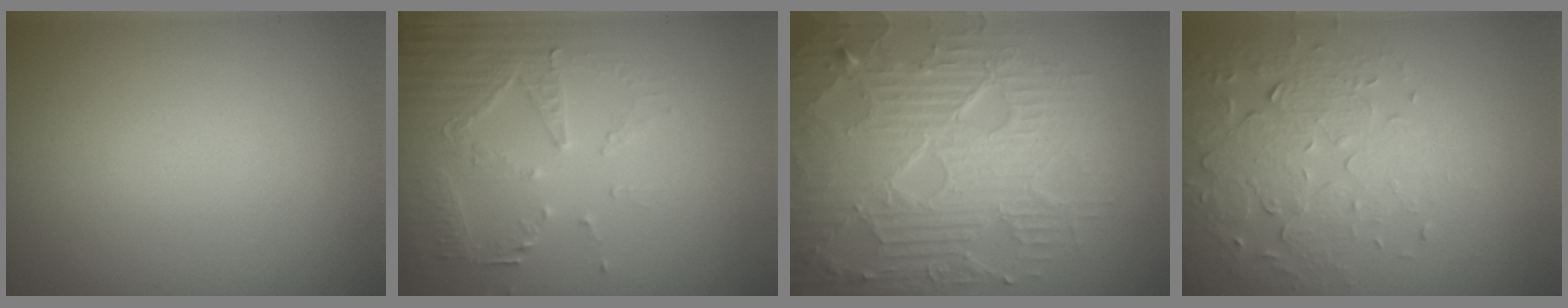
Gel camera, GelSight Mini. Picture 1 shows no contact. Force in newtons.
{"total": 5.4, "press": 3.8, "slide": 3.8}
{"total": 10.4, "press": 6.7, "slide": 8.0}
{"total": 5.4, "press": 3.7, "slide": 3.9}